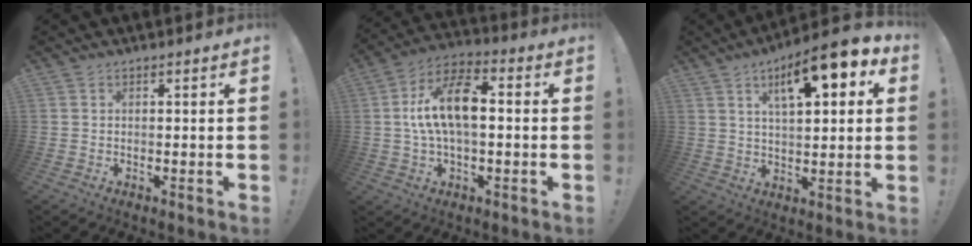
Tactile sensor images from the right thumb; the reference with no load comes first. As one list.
[{"total": 13.8, "force": [1.2, 6.9, 12.0], "torque": [-0.213, 0.007, 0.019]}, {"total": 13.2, "force": [6.3, 4.0, 10.9], "torque": [-0.158, -0.027, 0.098]}]